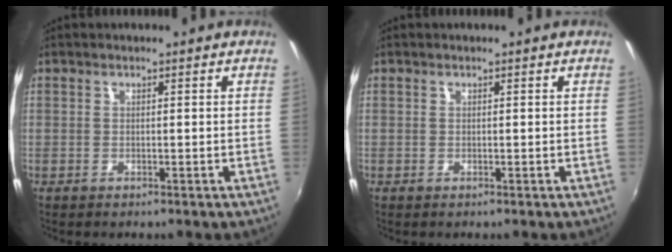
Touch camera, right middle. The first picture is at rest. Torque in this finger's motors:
{"motor_torque": [0.10, 0.00, 0.03, 0.00]}